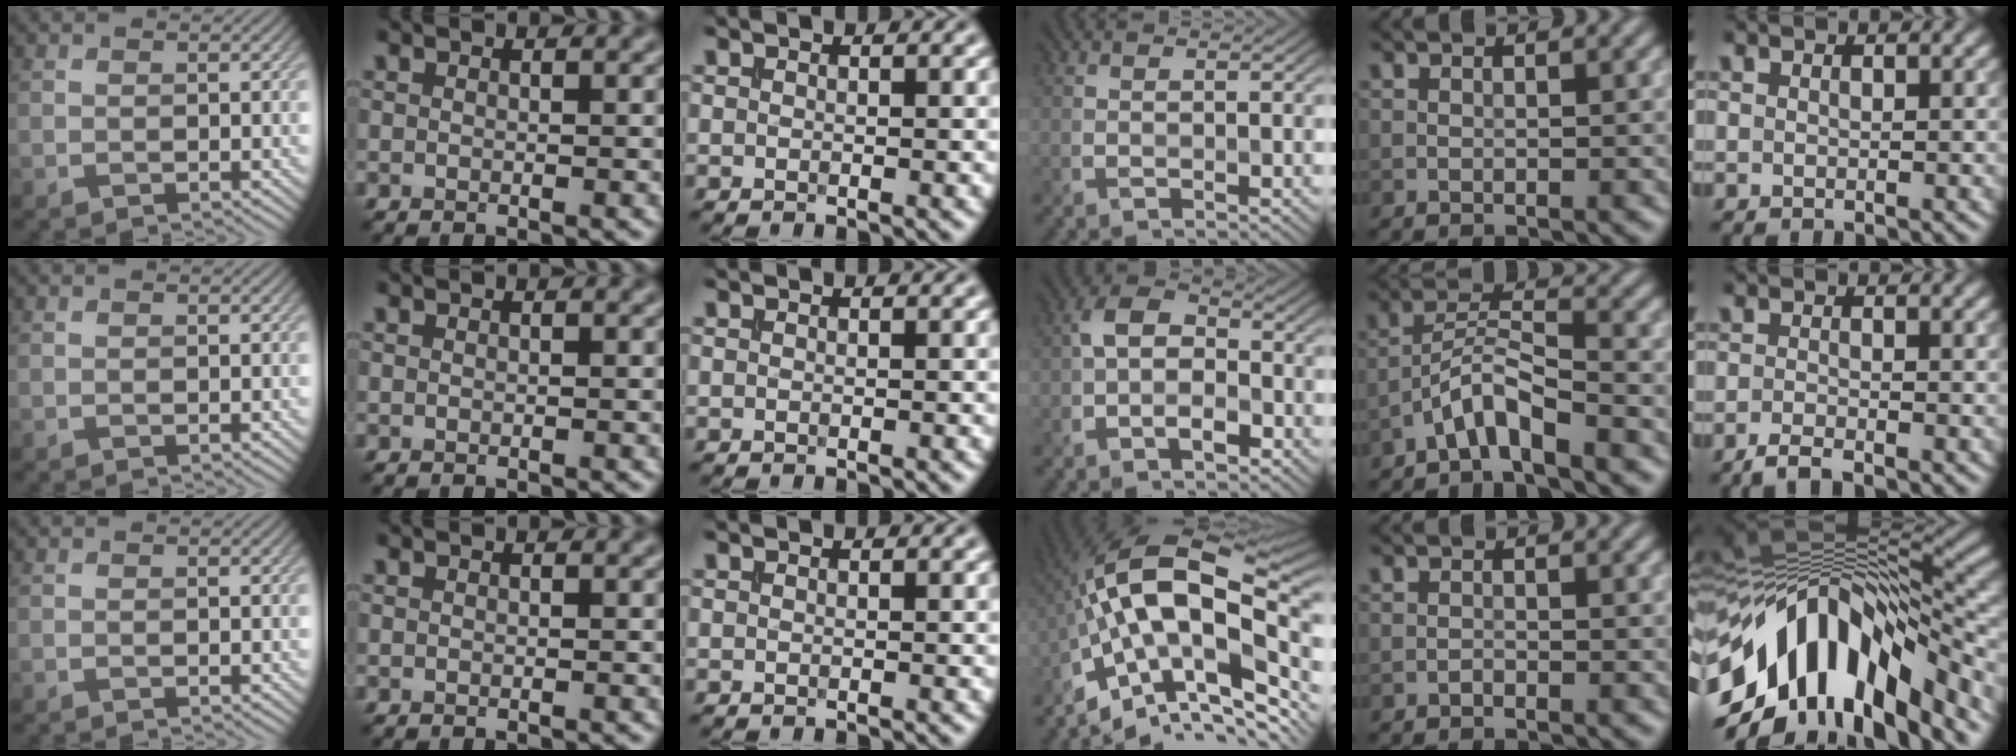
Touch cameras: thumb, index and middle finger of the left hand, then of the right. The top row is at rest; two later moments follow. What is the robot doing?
{"motion": "insert", "object": "file holder"}